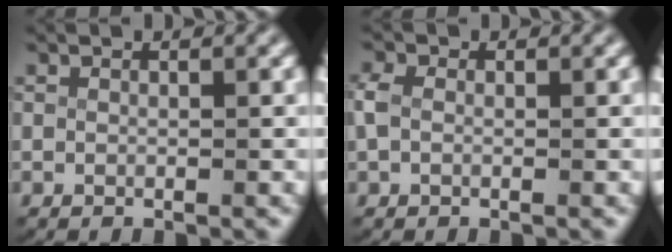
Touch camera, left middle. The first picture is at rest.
{"total": 1.2, "force": [0.0, 0.9, 0.8], "torque": [-0.030, -0.005, 0.004]}